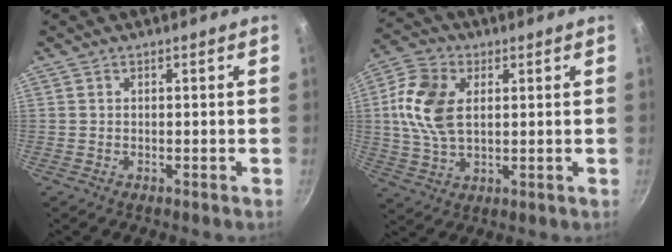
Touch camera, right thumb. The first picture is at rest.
{"total": 11.8, "force": [2.1, 7.4, 9.0], "torque": [-0.167, 0.004, 0.033]}